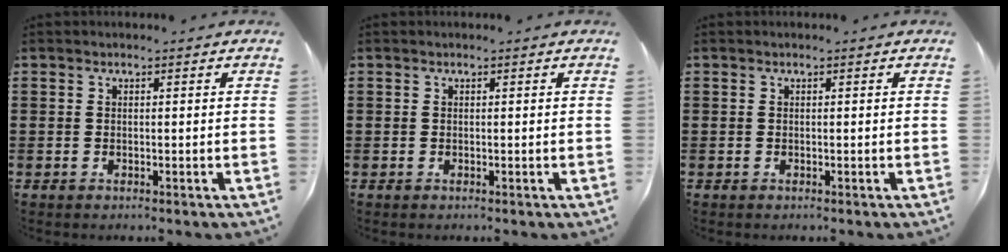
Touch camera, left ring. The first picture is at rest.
{"total": 0.0}
{"total": 0.0}